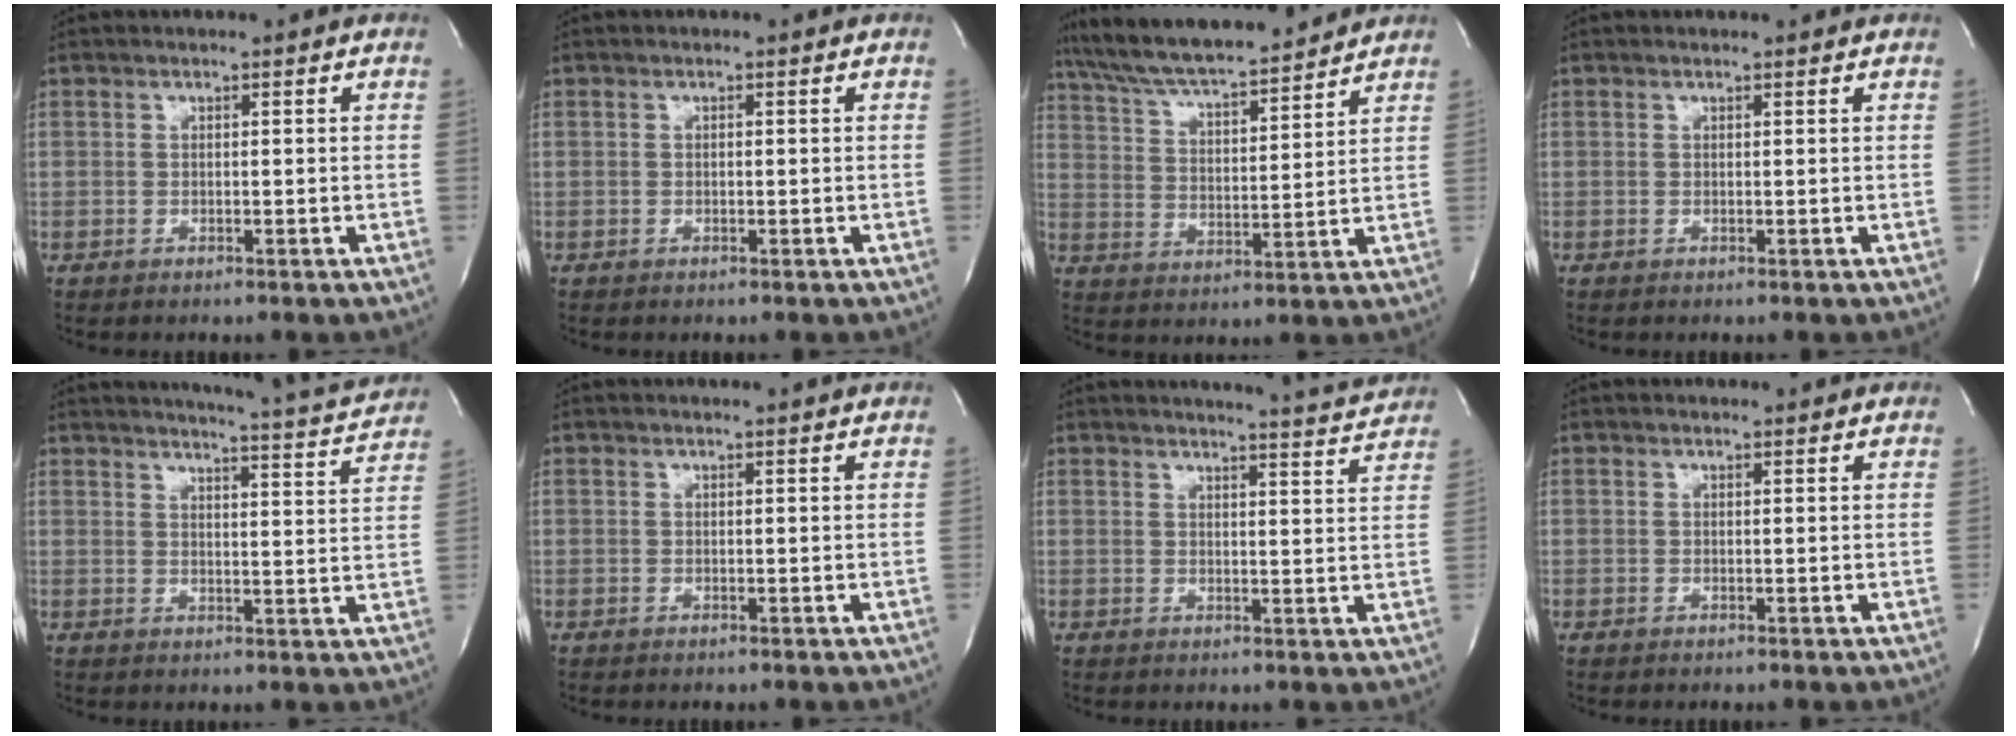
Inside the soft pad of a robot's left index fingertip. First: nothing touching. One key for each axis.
{"total": 0.0}
{"total": 16.0, "fx": 14.6, "fy": 1.9, "fz": 6.4, "tx": -0.121, "ty": 0.019, "tz": 0.243}
{"total": 0.8, "fx": 0.8, "fy": 0.2, "fz": 0.0, "tx": -0.008, "ty": 0.005, "tz": 0.009}
{"total": 14.8, "fx": 14.2, "fy": 0.1, "fz": 4.0, "tx": -0.061, "ty": -0.048, "tz": 0.164}
{"total": 2.1, "fx": 2.0, "fy": -0.1, "fz": 0.3, "tx": -0.010, "ty": 0.002, "tz": 0.019}
{"total": 7.6, "fx": 7.6, "fy": -0.8, "fz": 0.6, "tx": -0.021, "ty": -0.024, "tz": 0.083}
{"total": 2.0, "fx": 1.9, "fy": 0.5, "fz": 0.3, "tx": -0.012, "ty": 0.008, "tz": 0.018}